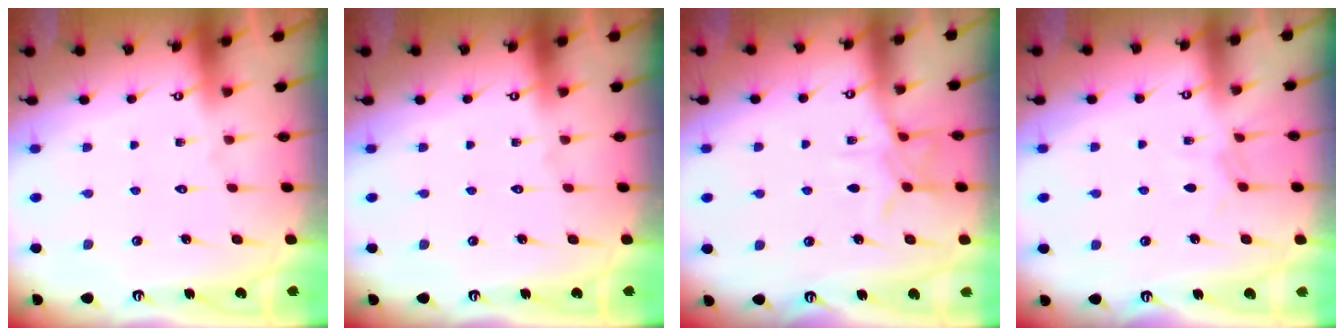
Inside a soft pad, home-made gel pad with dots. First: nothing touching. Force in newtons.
{"total": 0.0}
{"total": 8.5, "press": 8.5, "slide": 0.6}
{"total": 3.3, "press": 3.2, "slide": 0.5}